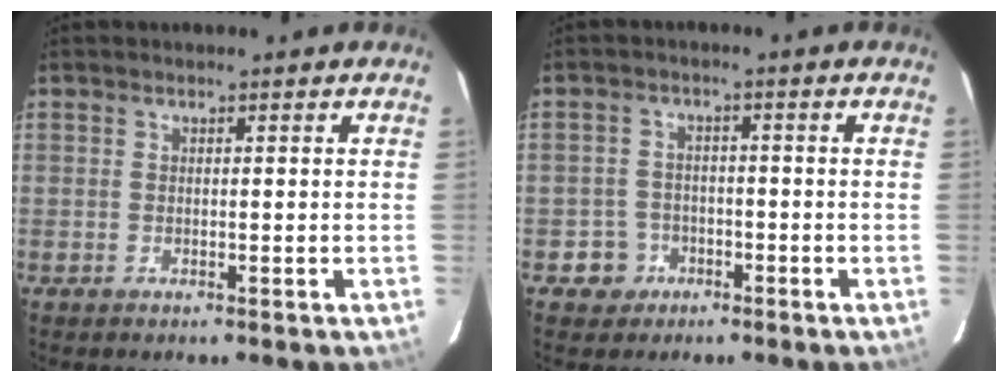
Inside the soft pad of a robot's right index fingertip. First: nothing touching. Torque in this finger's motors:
{"motor_torque": [-0.47, -0.16, -0.90, -0.21]}